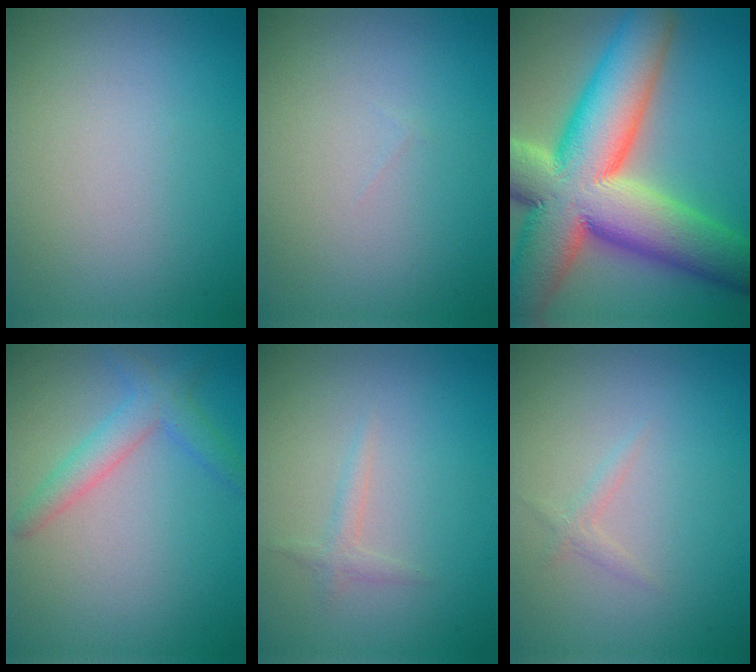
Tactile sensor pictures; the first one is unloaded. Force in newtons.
{"total": 0.0}
{"total": 16.9, "press": 16.8, "slide": 1.4}
{"total": 2.9, "press": 2.9, "slide": 0.1}
{"total": 1.0, "press": 1.0, "slide": 0.0}
{"total": 0.8, "press": 0.8, "slide": 0.0}